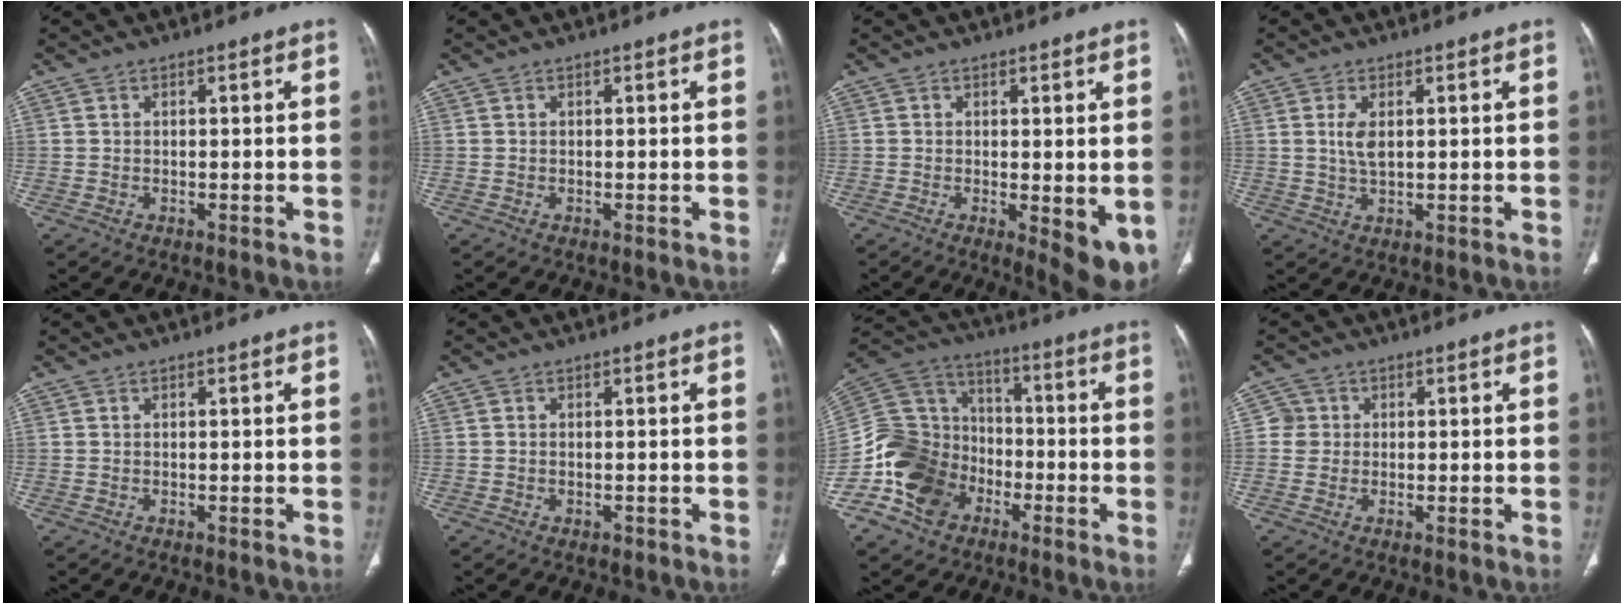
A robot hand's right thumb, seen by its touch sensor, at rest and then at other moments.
{"total": 0.0}
{"total": 7.3, "force": [-1.3, 2.5, 6.8], "torque": [-0.087, -0.021, -0.014]}
{"total": 3.6, "force": [0.9, 1.7, 3.1], "torque": [-0.065, -0.006, 0.020]}
{"total": 0.0}
{"total": 0.9, "force": [-0.3, 0.6, 0.6], "torque": [-0.012, 0.002, -0.002]}
{"total": 16.7, "force": [-7.3, 13.1, 7.3], "torque": [-0.118, 0.068, -0.135]}
{"total": 2.7, "force": [0.3, 2.7, 0.3], "torque": [0.015, 0.005, 0.000]}